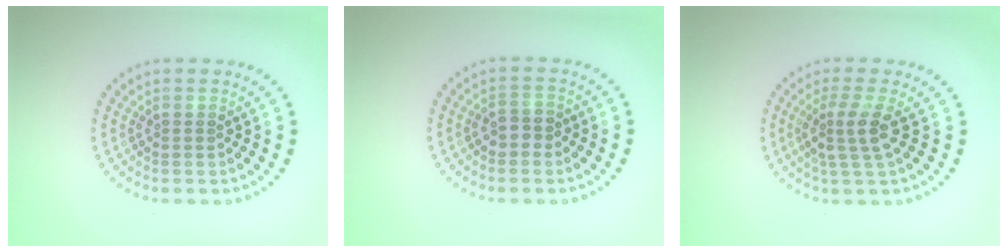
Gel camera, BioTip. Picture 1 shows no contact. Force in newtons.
{"total": 1.7, "press": 1.6, "slide": 0.5}
{"total": 2.8, "press": 2.2, "slide": 1.7}